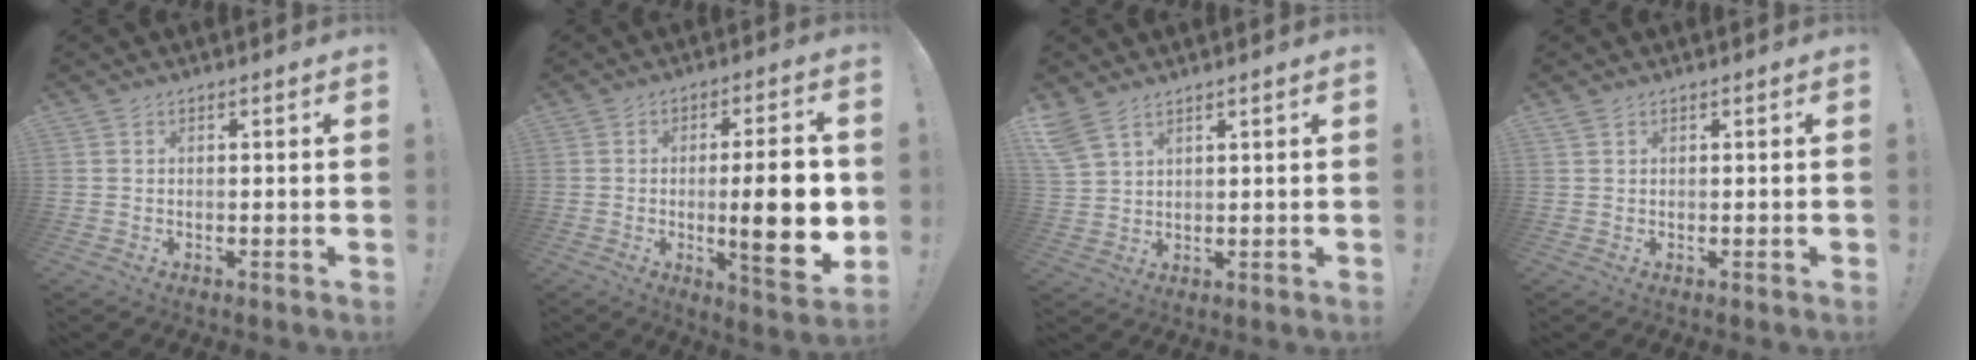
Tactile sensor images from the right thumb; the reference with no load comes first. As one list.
[{"total": 16.5, "force": [-1.3, 3.4, 16.1], "torque": [-0.219, -0.011, -0.016]}, {"total": 5.7, "force": [4.3, 2.2, 3.1], "torque": [-0.068, -0.013, 0.088]}, {"total": 0.7, "force": [0.2, 0.2, 0.7], "torque": [-0.014, 0.001, 0.005]}]